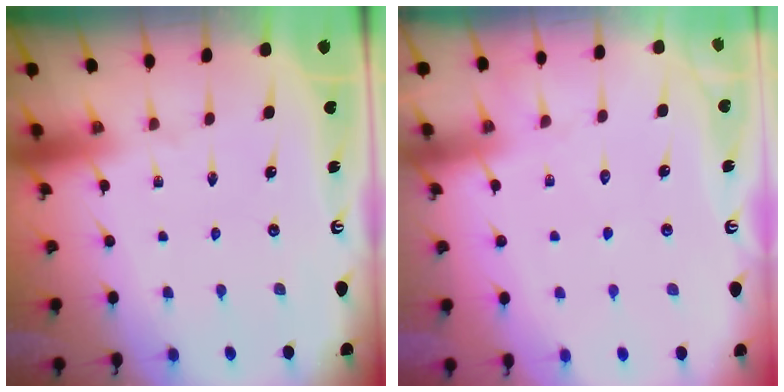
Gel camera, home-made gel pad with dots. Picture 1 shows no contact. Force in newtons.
{"total": 6.6, "press": 6.5, "slide": 0.8}